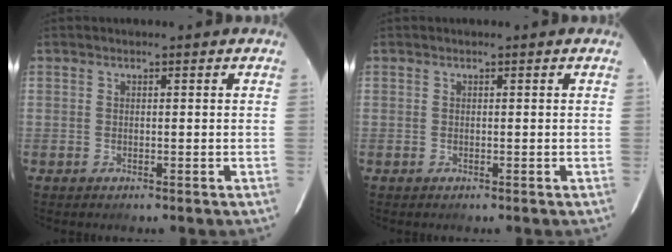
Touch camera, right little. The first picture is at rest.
{"total": 0.0}